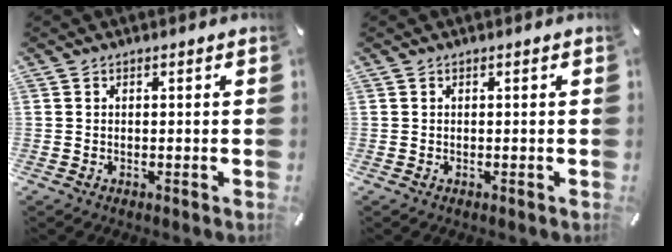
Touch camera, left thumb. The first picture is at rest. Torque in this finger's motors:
{"motor_torque": [0.00, 0.00, -0.04, 0.04, 0.00]}